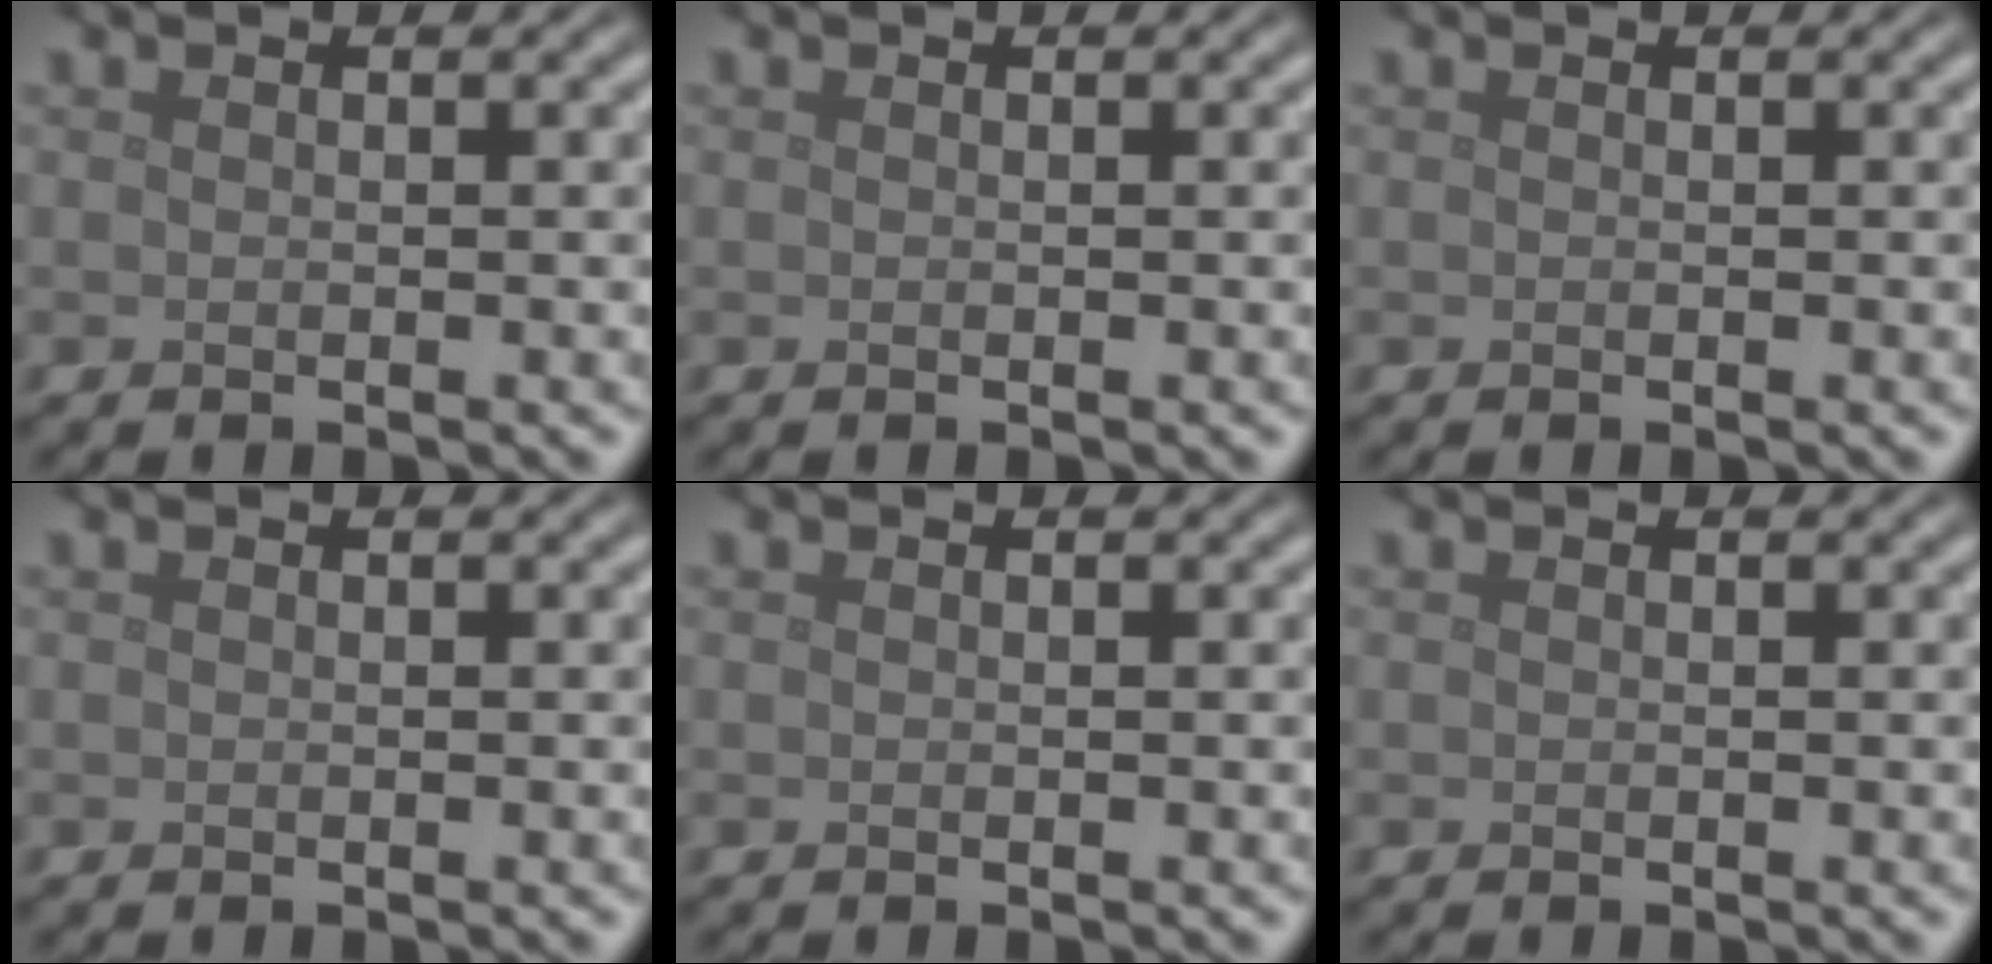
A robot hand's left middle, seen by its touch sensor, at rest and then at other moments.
{"total": 0.0}
{"total": 0.0}
{"total": 0.0}
{"total": 0.0}
{"total": 0.0}